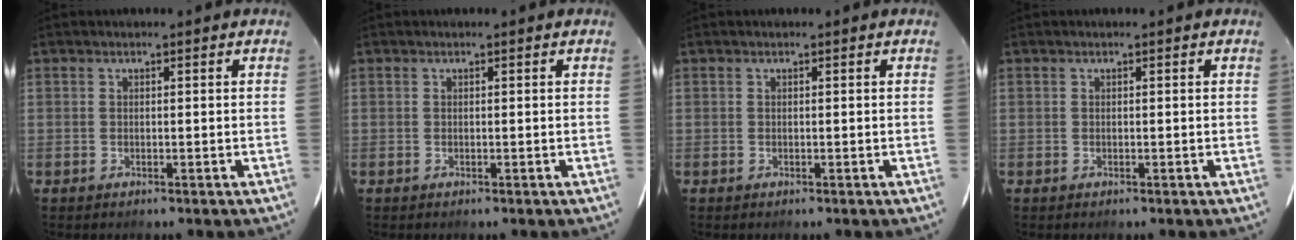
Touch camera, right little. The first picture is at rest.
{"total": 0.0}
{"total": 0.0}
{"total": 0.0}